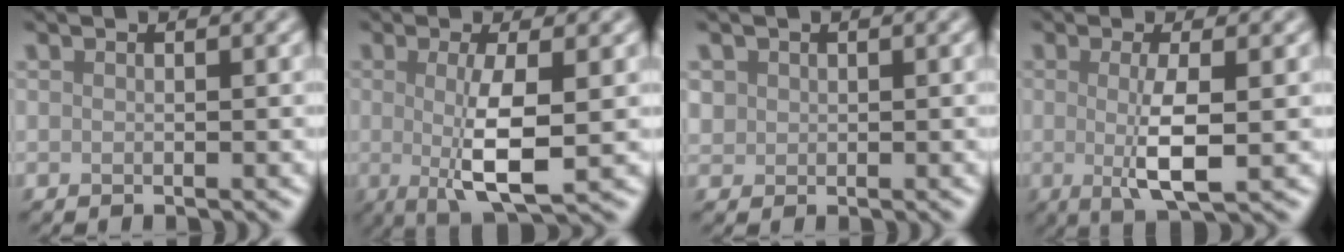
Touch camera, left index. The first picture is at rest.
{"total": 5.3, "force": [-0.2, 1.1, 5.2], "torque": [-0.094, -0.007, -0.002]}
{"total": 1.1, "force": [0.3, 1.0, 0.1], "torque": [-0.001, -0.004, 0.009]}
{"total": 4.3, "force": [-0.2, 0.8, 4.2], "torque": [-0.082, -0.007, -0.002]}